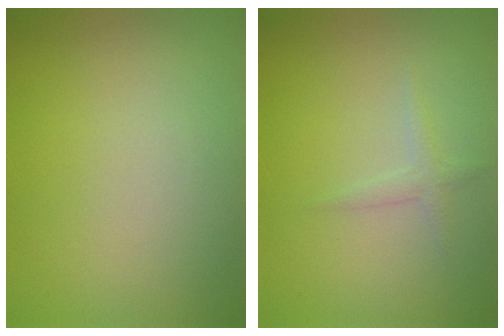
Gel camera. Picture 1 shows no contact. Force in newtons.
{"total": 1.1, "press": 1.1, "slide": 0.0}